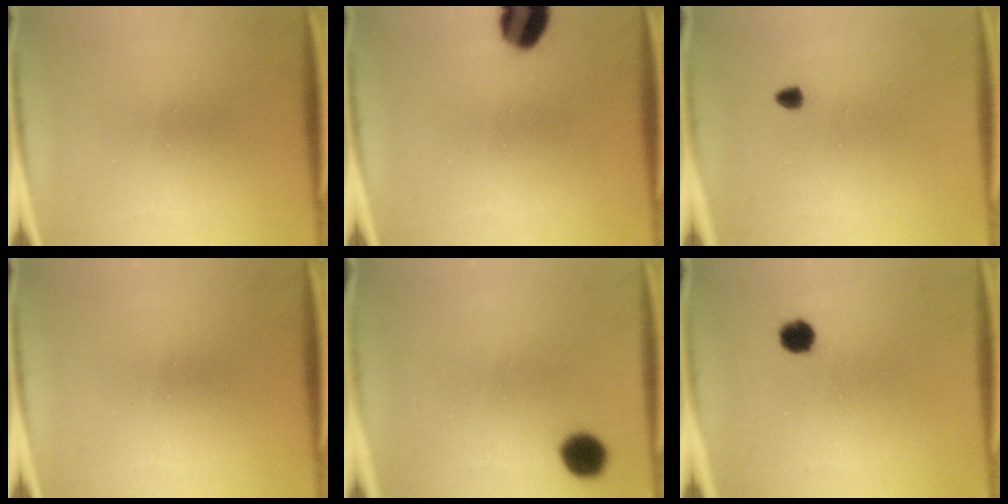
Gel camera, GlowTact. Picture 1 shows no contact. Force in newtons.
{"total": 9.0}
{"total": 0.9}
{"total": 0.0}
{"total": 5.3}
{"total": 3.2}